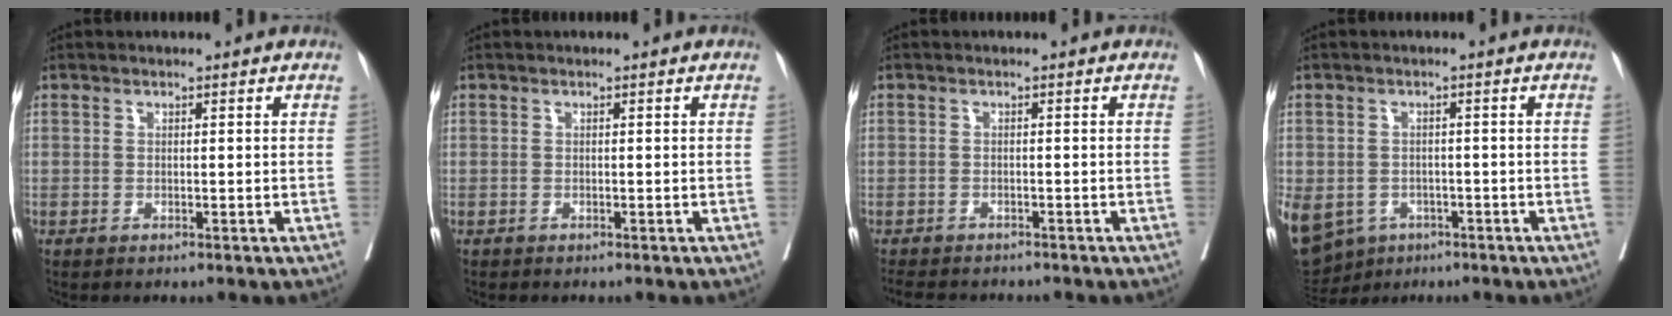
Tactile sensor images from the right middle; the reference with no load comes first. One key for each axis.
{"total": 0.0}
{"total": 6.9, "fx": -6.1, "fy": 2.0, "fz": 2.4, "tx": -0.032, "ty": -0.005, "tz": -0.089}
{"total": 19.5, "fx": -8.6, "fy": 15.6, "fz": 8.0, "tx": -0.275, "ty": -0.015, "tz": -0.118}